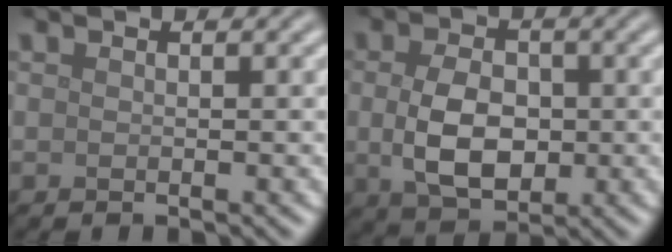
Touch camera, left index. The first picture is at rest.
{"total": 5.4, "force": [-0.3, 3.6, 4.1], "torque": [-0.082, -0.006, -0.003]}